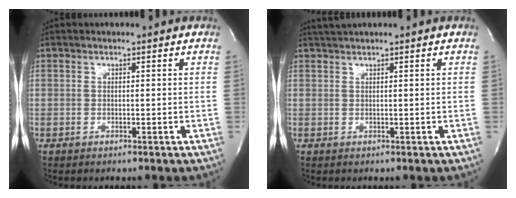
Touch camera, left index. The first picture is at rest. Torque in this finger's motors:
{"motor_torque": [0.12, -0.03, 0.11, -0.01]}